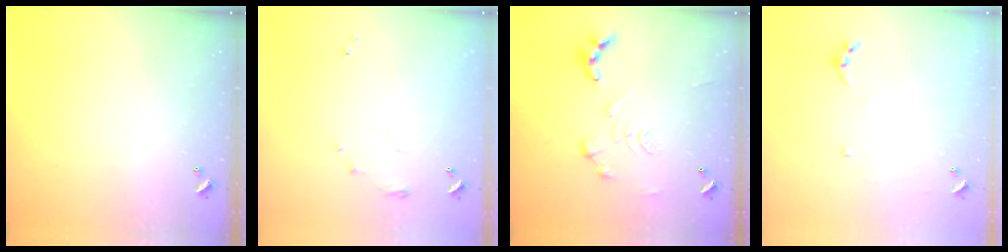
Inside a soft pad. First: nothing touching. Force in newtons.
{"total": 6.3, "press": 6.3, "slide": 0.9}
{"total": 0.0}
{"total": 4.8, "press": 4.7, "slide": 0.5}